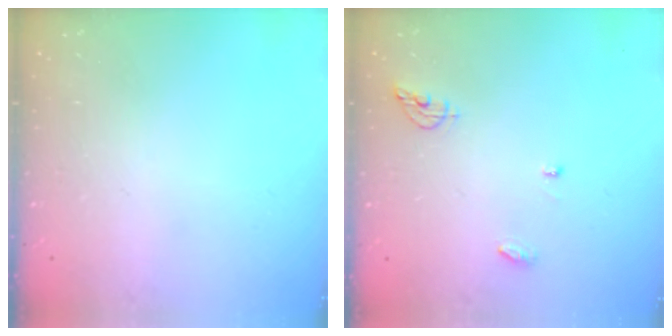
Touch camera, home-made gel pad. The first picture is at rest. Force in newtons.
{"total": 6.0, "press": 6.0, "slide": 0.4}